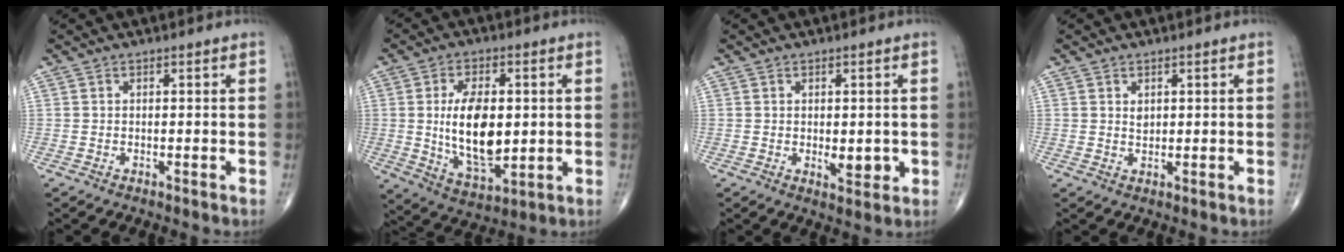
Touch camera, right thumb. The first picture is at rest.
{"total": 14.6, "force": [0.6, 7.7, 12.4], "torque": [-0.200, -0.013, 0.020]}
{"total": 4.4, "force": [-0.4, 2.3, 3.8], "torque": [-0.036, -0.008, 0.001]}
{"total": 1.4, "force": [0.6, 0.9, 0.8], "torque": [-0.007, -0.007, 0.013]}